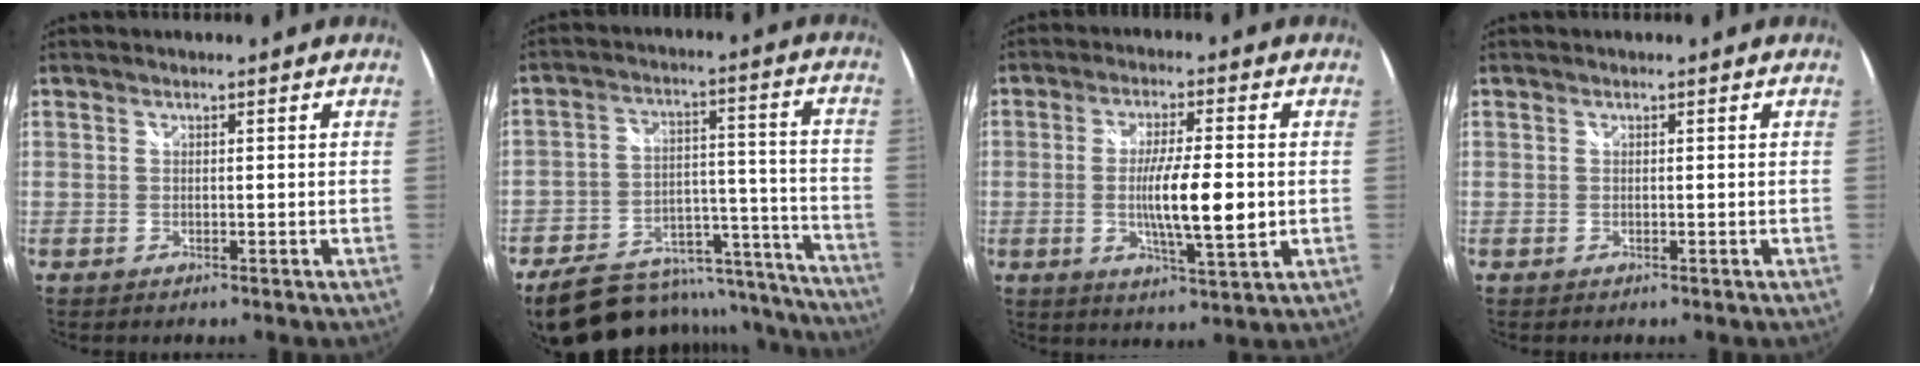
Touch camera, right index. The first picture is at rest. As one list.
[{"total": 24.3, "force": [-18.5, 11.9, 10.4], "torque": [-0.173, 0.051, -0.224]}, {"total": 9.8, "force": [-0.9, 1.2, 9.7], "torque": [-0.168, -0.010, -0.012]}, {"total": 0.0}]